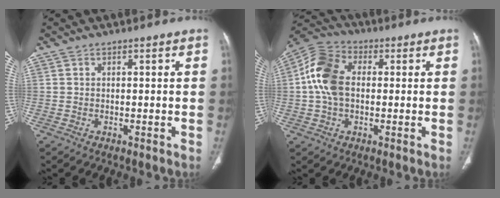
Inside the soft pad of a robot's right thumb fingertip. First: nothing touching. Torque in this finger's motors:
{"motor_torque": [-0.39, 0.65, 0.65, 0.22, 0.13]}